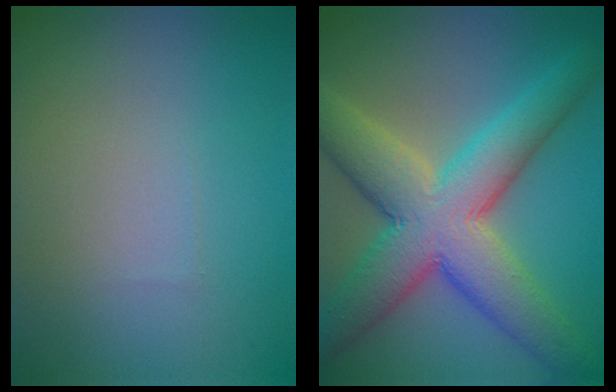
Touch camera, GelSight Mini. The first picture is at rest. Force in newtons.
{"total": 10.7, "press": 10.7, "slide": 0.5}